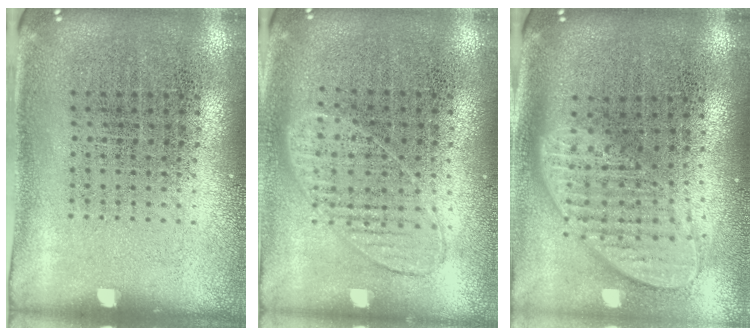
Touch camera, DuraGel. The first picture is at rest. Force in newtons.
{"total": 0.9, "press": 0.9, "slide": 0.4}
{"total": 2.0, "press": 1.5, "slide": 1.2}